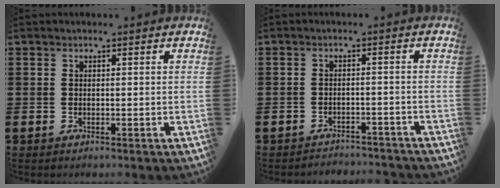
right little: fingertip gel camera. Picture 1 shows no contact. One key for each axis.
{"total": 1.9, "fx": -1.9, "fy": 0.0, "fz": -0.2, "tx": -0.003, "ty": 0.004, "tz": -0.042}